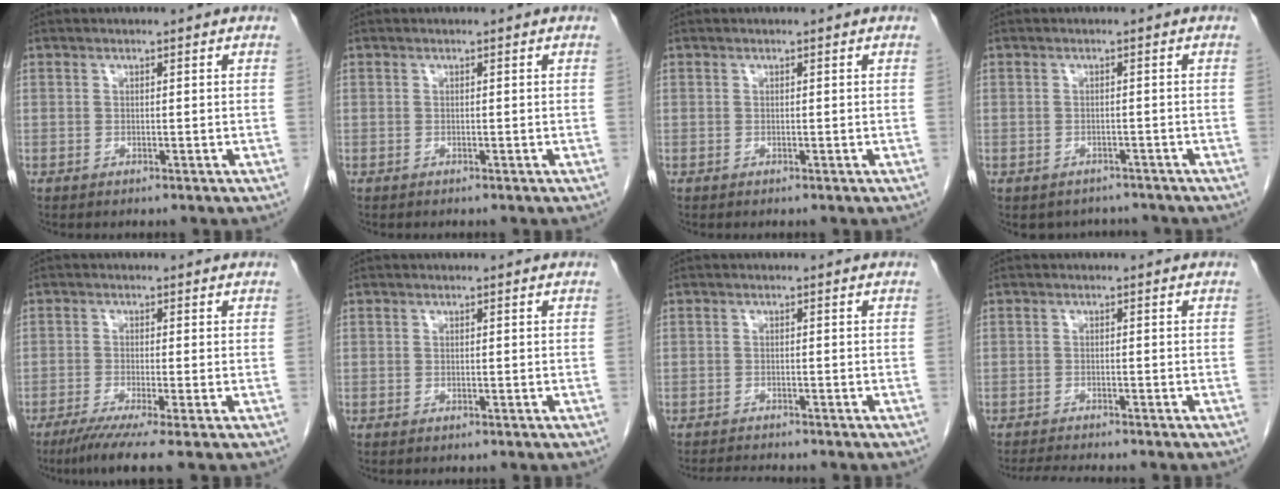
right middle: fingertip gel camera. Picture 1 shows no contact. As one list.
[{"total": 0.0}, {"total": 0.0}, {"total": 4.1, "force": [-3.5, 2.0, 0.1], "torque": [0.003, 0.010, -0.045]}, {"total": 5.8, "force": [-4.1, -0.7, 4.1], "torque": [-0.063, -0.017, -0.072]}, {"total": 0.0}, {"total": 3.6, "force": [-3.4, 0.1, 1.0], "torque": [-0.016, -0.013, -0.054]}, {"total": 5.3, "force": [-4.8, 0.2, 2.1], "torque": [-0.030, -0.013, -0.075]}]